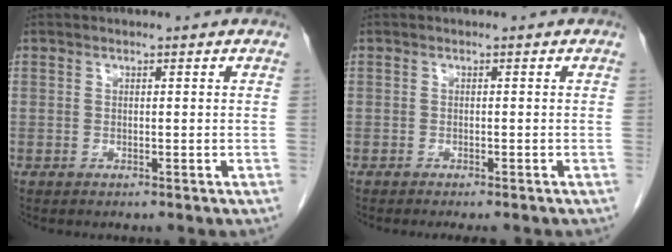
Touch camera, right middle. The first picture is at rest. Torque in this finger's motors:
{"motor_torque": [0.01, -0.01, 0.00, 0.02]}